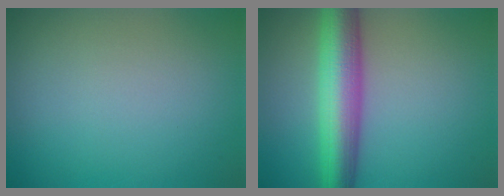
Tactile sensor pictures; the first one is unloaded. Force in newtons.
{"total": 7.4, "press": 7.4, "slide": 0.2}